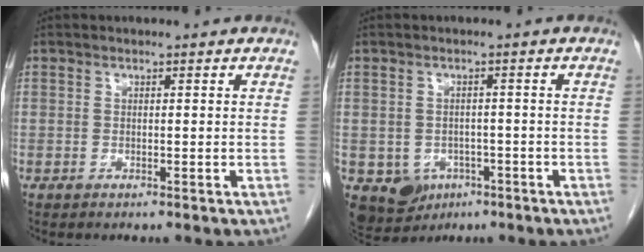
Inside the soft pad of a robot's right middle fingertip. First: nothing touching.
{"total": 6.7, "force": [-3.1, 5.6, 2.0], "torque": [-0.040, 0.003, -0.034]}